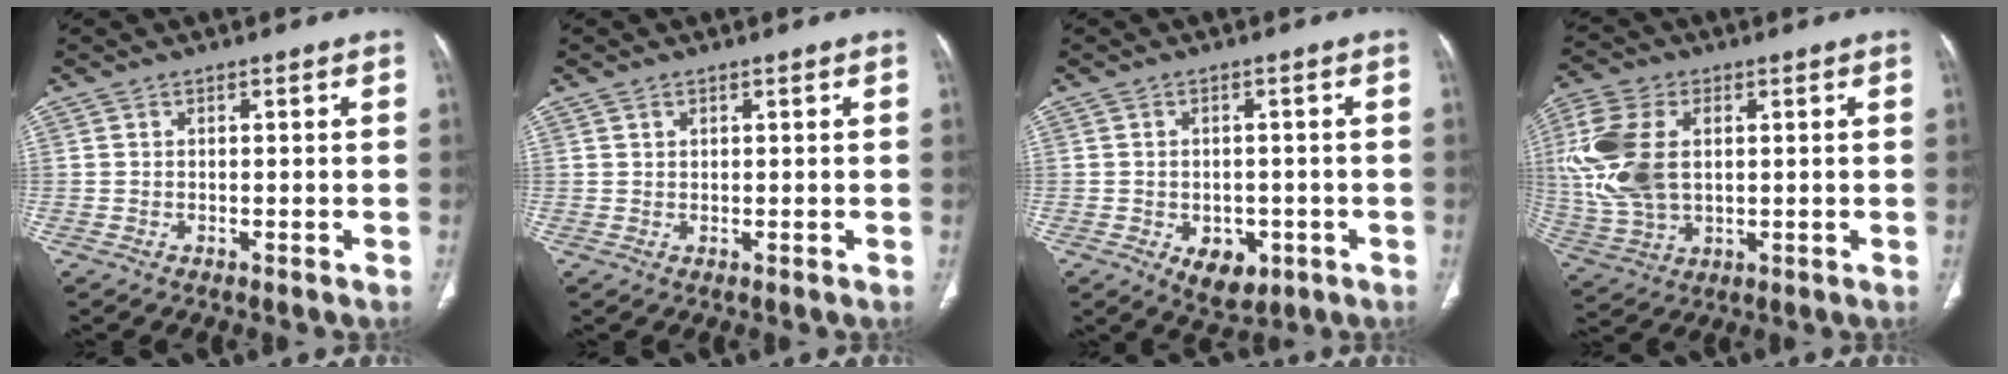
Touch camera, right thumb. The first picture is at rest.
{"total": 0.7, "force": [0.5, 0.5, 0.2], "torque": [0.001, -0.003, 0.008]}
{"total": 6.6, "force": [-2.4, 4.4, 4.3], "torque": [-0.040, 0.006, -0.020]}
{"total": 15.5, "force": [2.1, 9.7, 11.9], "torque": [-0.266, 0.003, 0.046]}